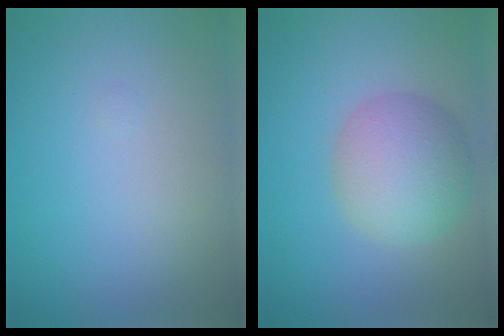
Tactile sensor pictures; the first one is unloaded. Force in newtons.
{"total": 5.5, "press": 5.5, "slide": 0.0}